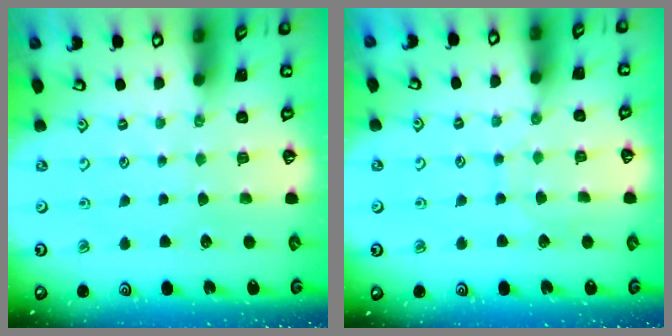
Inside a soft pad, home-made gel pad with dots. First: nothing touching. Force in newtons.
{"total": 4.7, "press": 4.7, "slide": 0.4}